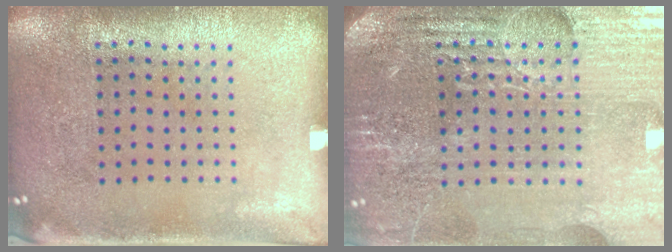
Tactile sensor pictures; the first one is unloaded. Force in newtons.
{"total": 5.1, "press": 4.7, "slide": 2.0}